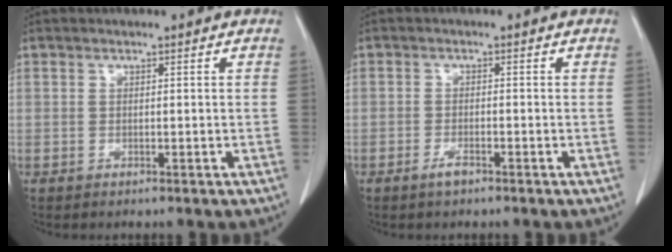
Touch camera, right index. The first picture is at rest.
{"total": 1.7, "force": [-1.2, 0.4, 1.1], "torque": [-0.029, -0.002, -0.021]}